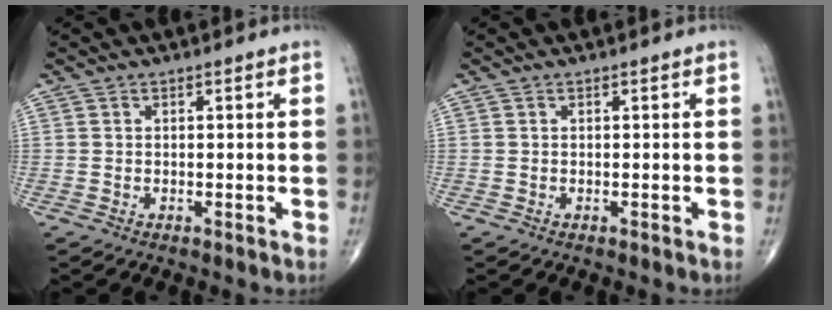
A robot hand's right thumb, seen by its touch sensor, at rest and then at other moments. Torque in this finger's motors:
{"motor_torque": [-0.20, 0.21, -0.03, 0.03, 0.00]}